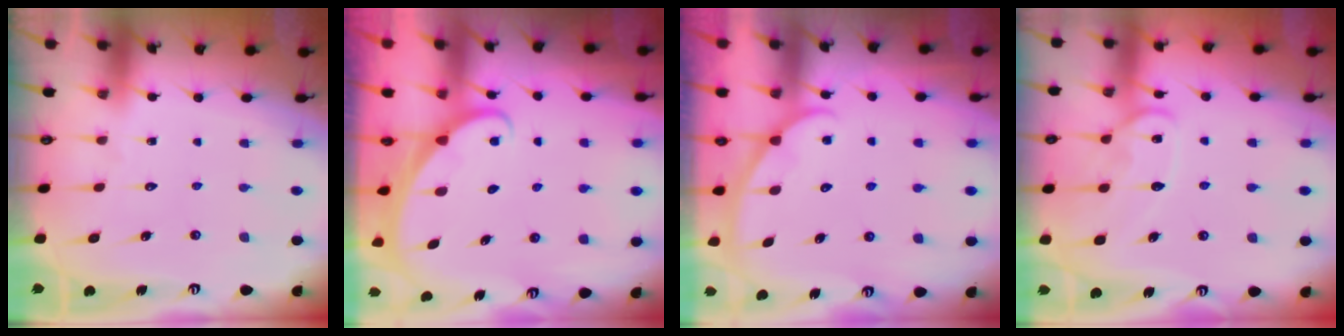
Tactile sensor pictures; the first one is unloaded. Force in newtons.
{"total": 1.7, "press": 1.7, "slide": 0.1}
{"total": 1.9, "press": 1.9, "slide": 0.2}
{"total": 12.1, "press": 12.1, "slide": 1.0}